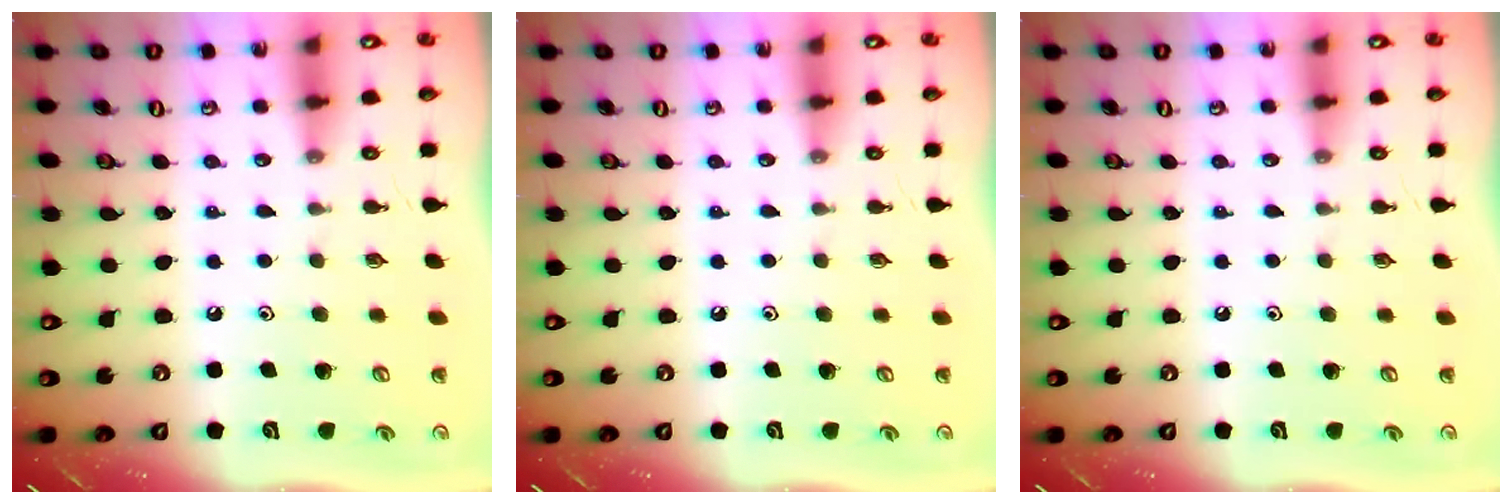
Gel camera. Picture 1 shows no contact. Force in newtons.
{"total": 0.0}
{"total": 0.0}